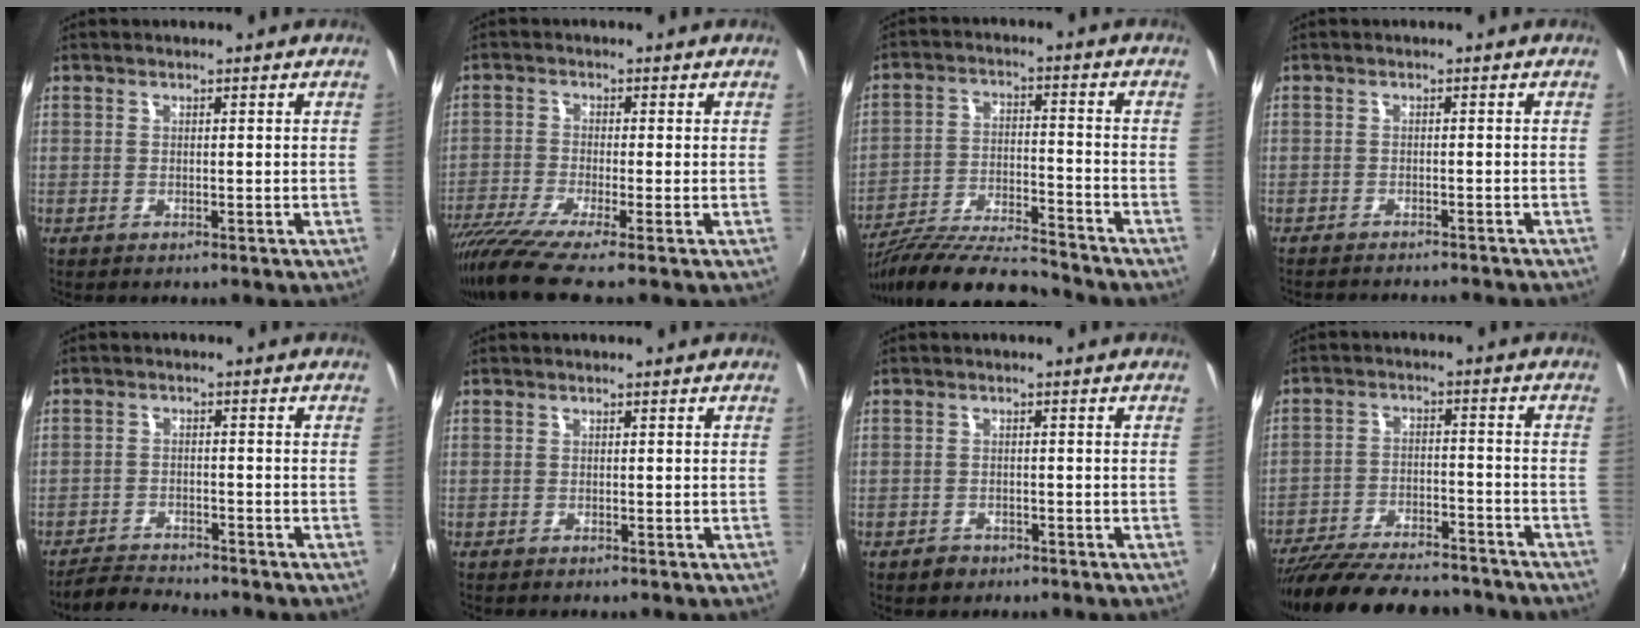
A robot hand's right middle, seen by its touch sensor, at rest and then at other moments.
{"total": 8.6, "force": [-7.0, -0.9, 4.9], "torque": [-0.115, -0.039, -0.130]}
{"total": 16.2, "force": [-14.6, 2.0, 6.7], "torque": [-0.140, -0.029, -0.255]}
{"total": 7.3, "force": [-6.7, 0.9, 2.7], "torque": [-0.063, -0.013, -0.095]}
{"total": 5.2, "force": [-5.1, 0.9, 0.8], "torque": [-0.040, -0.006, -0.091]}
{"total": 0.0}
{"total": 2.2, "force": [-1.6, 1.5, 0.5], "torque": [-0.013, -0.001, -0.023]}
{"total": 21.1, "force": [-18.3, 5.8, 8.8], "torque": [-0.179, -0.022, -0.265]}